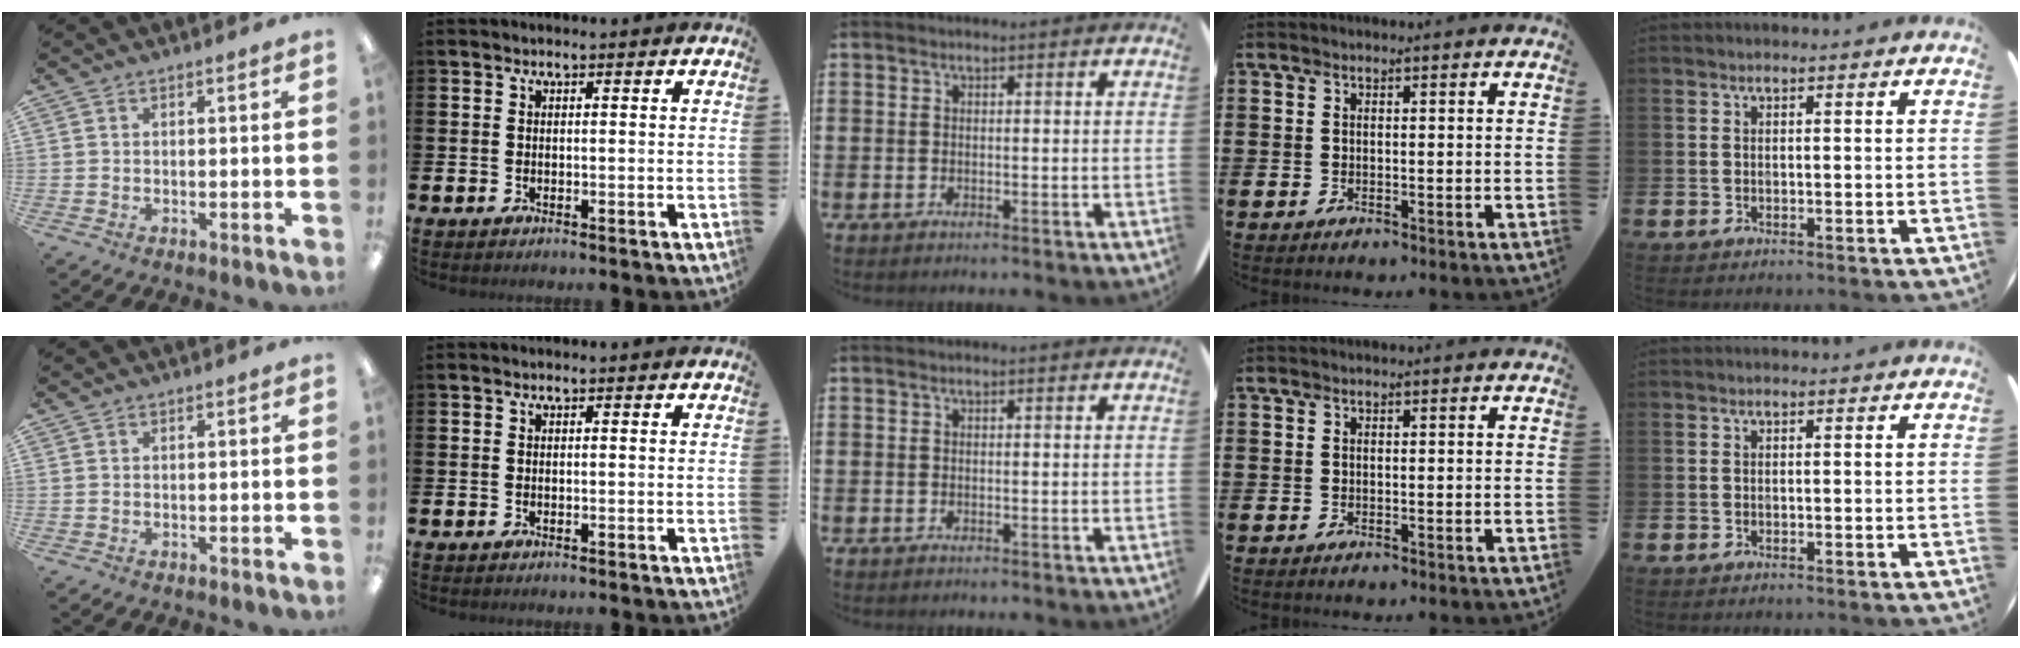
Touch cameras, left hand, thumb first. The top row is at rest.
{}